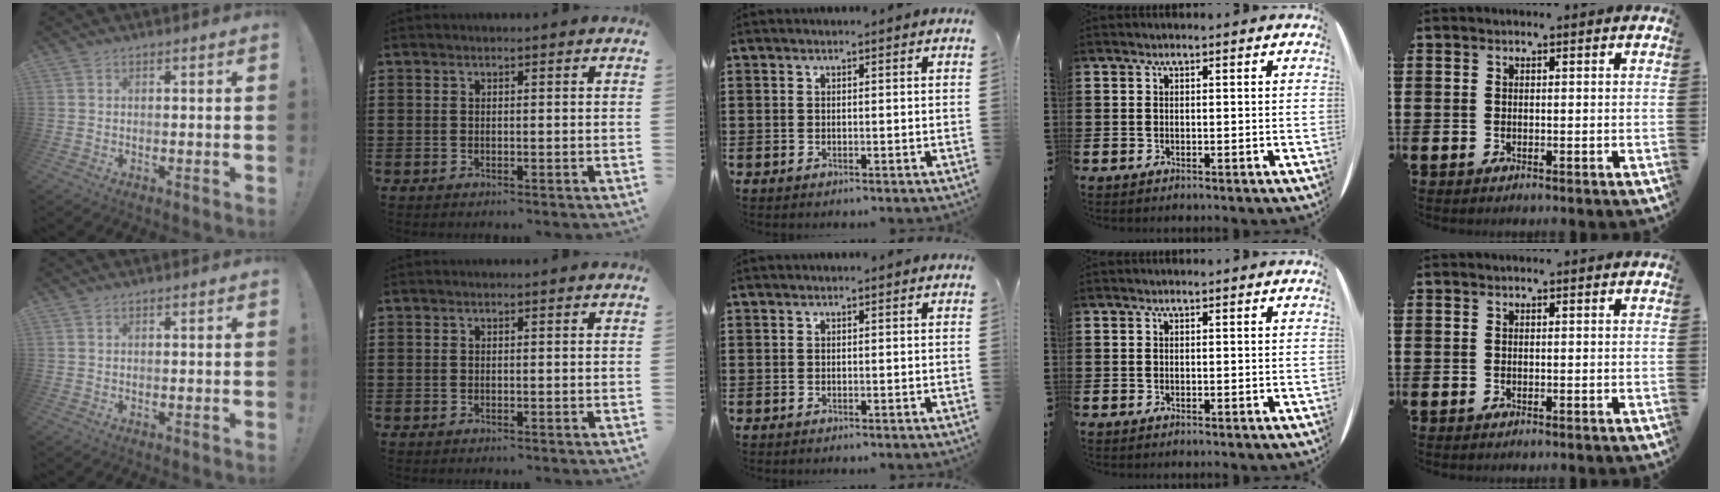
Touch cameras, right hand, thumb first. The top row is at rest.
{}